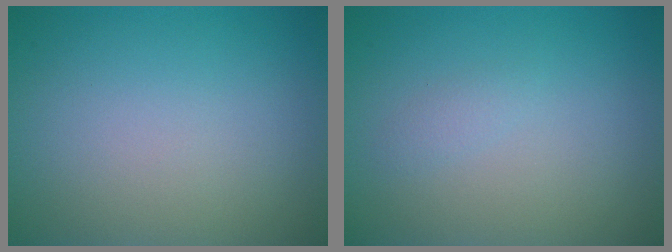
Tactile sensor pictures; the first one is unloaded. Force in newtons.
{"total": 0.7, "press": 0.7, "slide": 0.0}